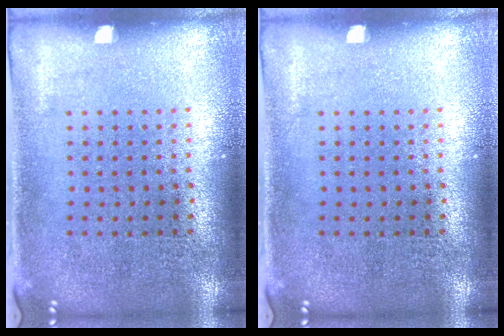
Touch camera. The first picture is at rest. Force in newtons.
{"total": 0.0}